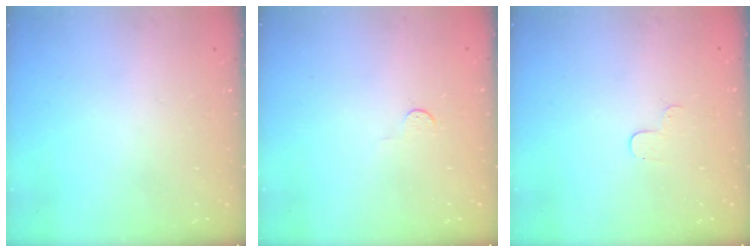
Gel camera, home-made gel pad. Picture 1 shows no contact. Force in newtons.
{"total": 2.8, "press": 2.8, "slide": 0.4}
{"total": 3.4, "press": 3.4, "slide": 0.4}